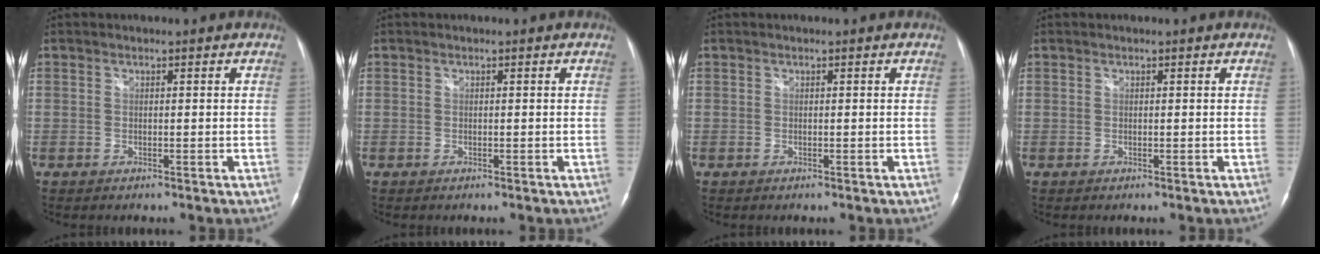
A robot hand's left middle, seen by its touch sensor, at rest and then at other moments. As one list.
[{"total": 0.0}, {"total": 0.0}, {"total": 0.0}]